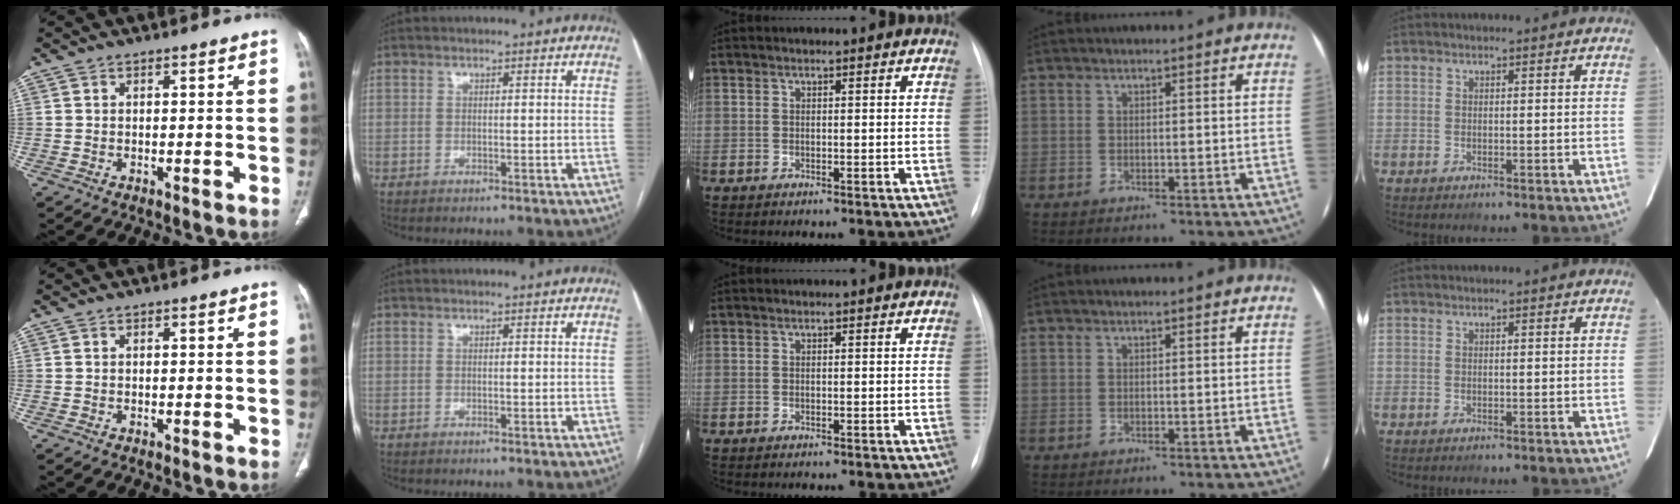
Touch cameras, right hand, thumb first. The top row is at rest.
{}